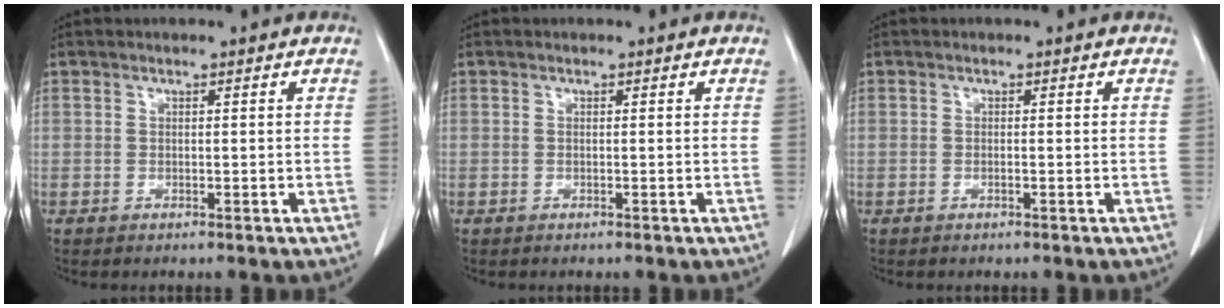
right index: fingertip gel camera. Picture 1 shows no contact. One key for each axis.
{"total": 0.0}
{"total": 0.0}